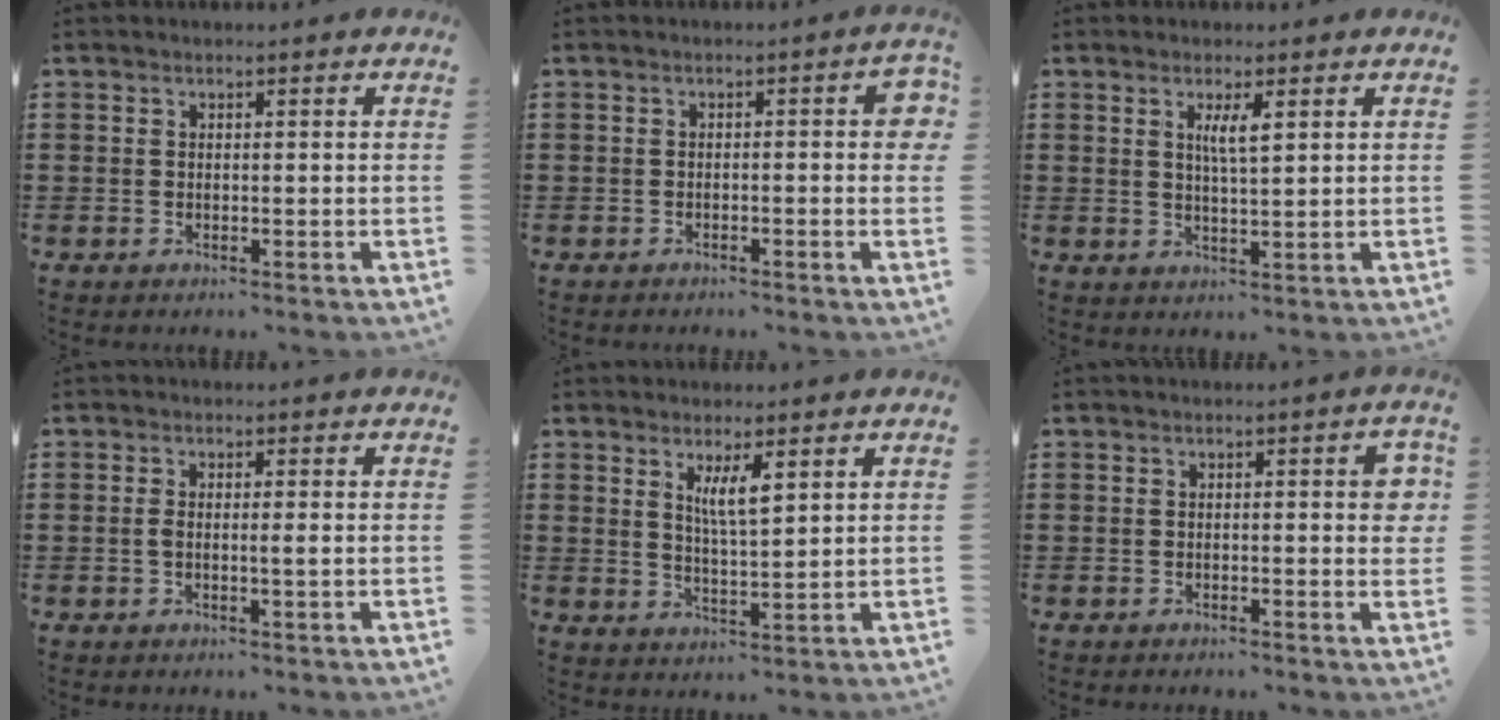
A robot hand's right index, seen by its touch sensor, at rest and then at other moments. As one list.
[{"total": 2.6, "force": [-0.8, 0.4, 2.5], "torque": [-0.033, -0.003, -0.015]}, {"total": 3.3, "force": [1.2, 0.6, 3.0], "torque": [-0.062, 0.003, 0.017]}, {"total": 1.8, "force": [-0.2, 0.2, 1.7], "torque": [-0.035, -0.002, -0.005]}, {"total": 4.3, "force": [2.1, 1.0, 3.6], "torque": [-0.077, 0.005, 0.035]}, {"total": 3.0, "force": [0.0, 0.5, 3.0], "torque": [-0.036, -0.006, -0.004]}]